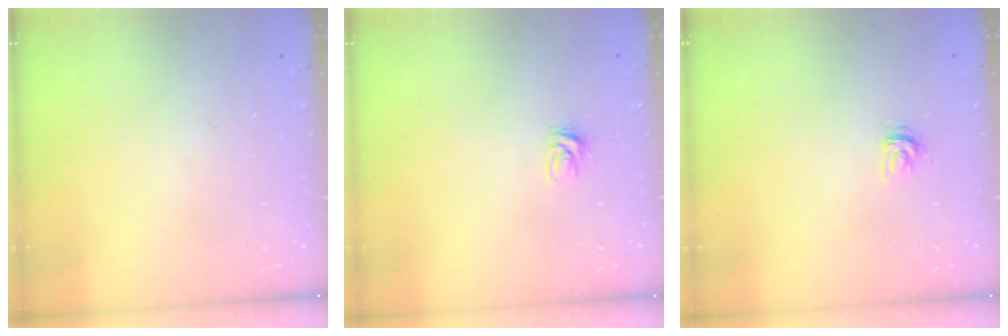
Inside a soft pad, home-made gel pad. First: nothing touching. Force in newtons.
{"total": 4.0, "press": 4.0, "slide": 0.2}
{"total": 3.7, "press": 3.7, "slide": 0.1}